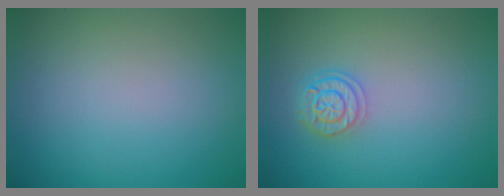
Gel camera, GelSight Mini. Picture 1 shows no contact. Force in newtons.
{"total": 2.6, "press": 2.4, "slide": 1.0}